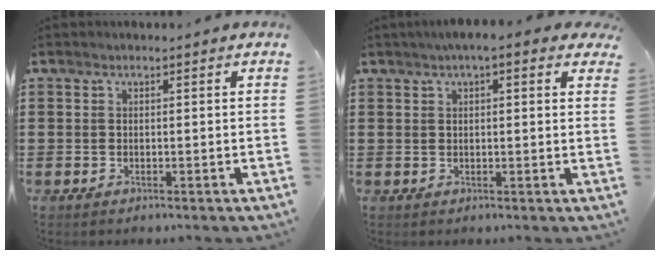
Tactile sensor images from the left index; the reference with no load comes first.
{"total": 3.4, "force": [2.2, 0.6, 2.5], "torque": [-0.054, 0.006, 0.039]}